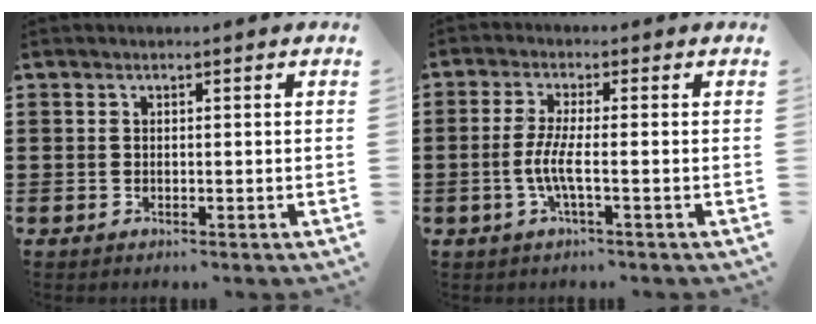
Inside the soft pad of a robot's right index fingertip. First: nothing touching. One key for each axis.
{"total": 4.7, "fx": -1.3, "fy": 0.5, "fz": 4.5, "tx": -0.107, "ty": -0.010, "tz": -0.036}